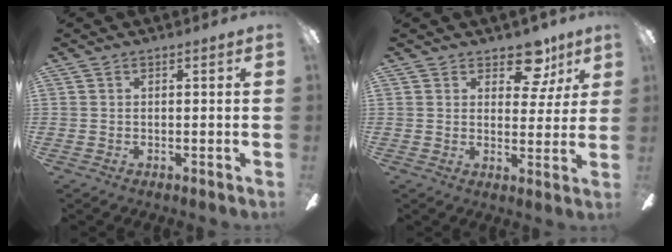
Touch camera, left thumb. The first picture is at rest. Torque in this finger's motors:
{"motor_torque": [0.74, 0.56, 0.48, -0.06, 0.00]}